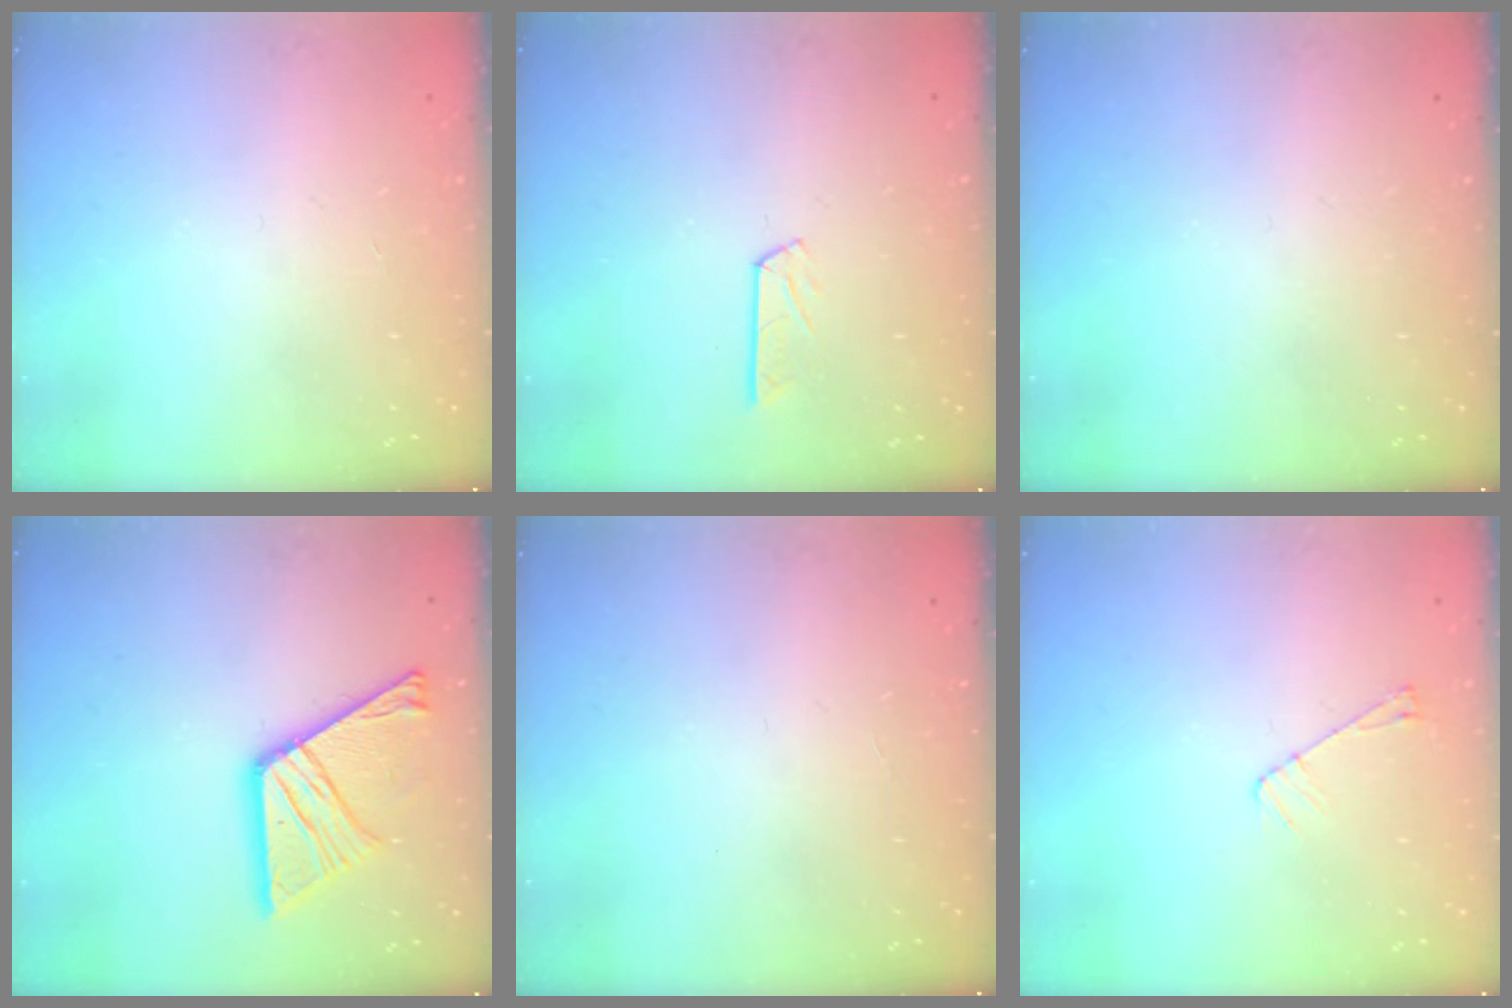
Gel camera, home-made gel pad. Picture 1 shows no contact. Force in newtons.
{"total": 4.7, "press": 4.7, "slide": 0.5}
{"total": 0.0}
{"total": 16.5, "press": 16.4, "slide": 1.8}
{"total": 0.0}
{"total": 4.4, "press": 4.4, "slide": 0.6}